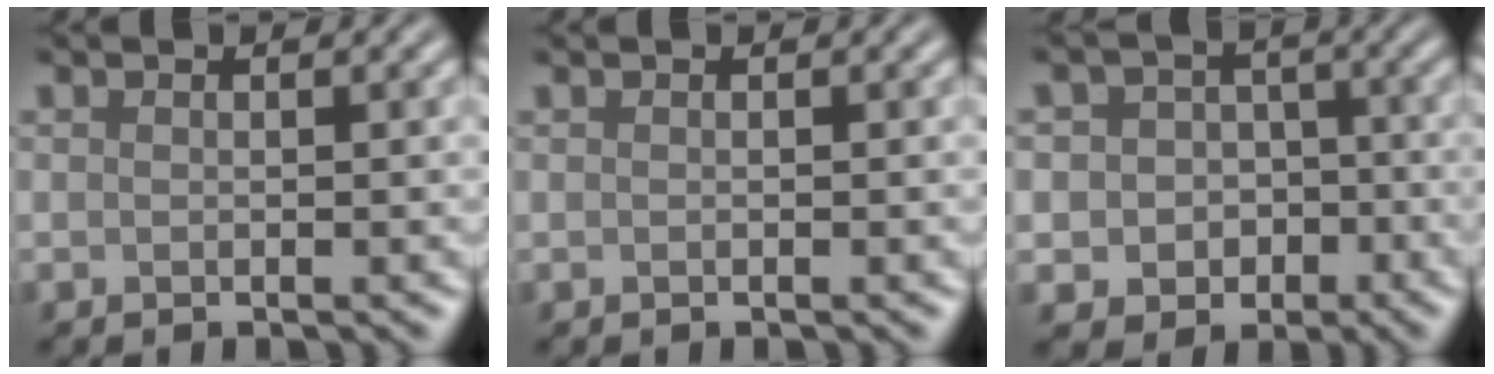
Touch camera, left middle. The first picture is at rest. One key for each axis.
{"total": 0.0}
{"total": 5.1, "fx": -1.0, "fy": 4.8, "fz": 1.7, "tx": -0.017, "ty": 0.014, "tz": -0.034}